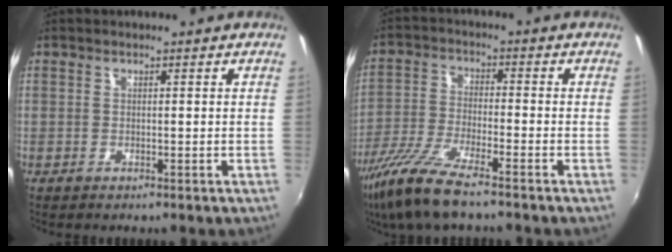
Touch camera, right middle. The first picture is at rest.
{"total": 11.5, "force": [-8.6, 1.5, 7.4], "torque": [-0.163, -0.028, -0.168]}